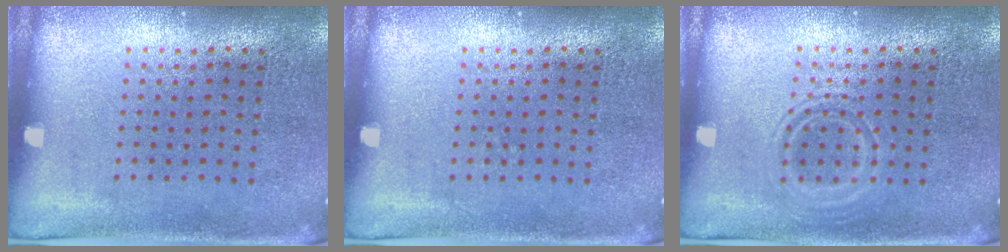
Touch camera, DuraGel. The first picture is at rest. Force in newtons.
{"total": 0.0}
{"total": 1.9, "press": 1.9, "slide": 0.3}